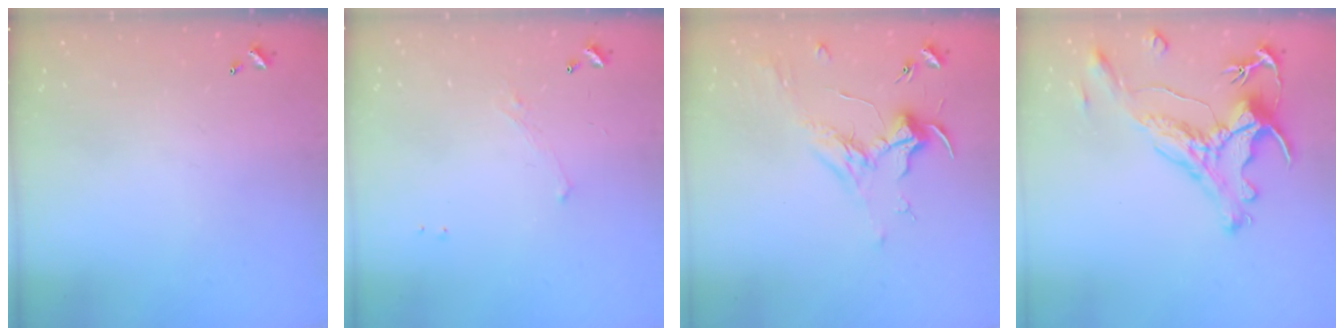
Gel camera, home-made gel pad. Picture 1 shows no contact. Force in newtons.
{"total": 3.0, "press": 3.0, "slide": 0.4}
{"total": 1.8, "press": 1.7, "slide": 0.8}
{"total": 1.9, "press": 1.4, "slide": 1.2}